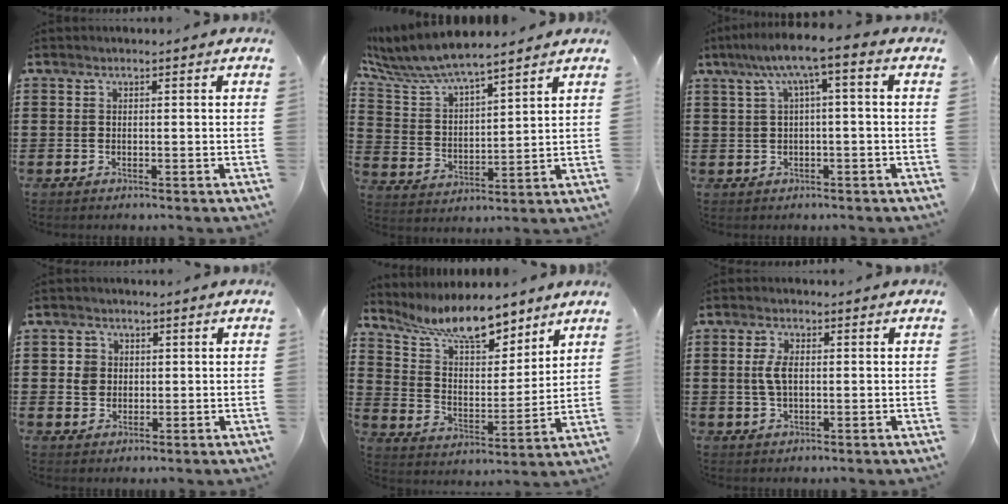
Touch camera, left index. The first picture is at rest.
{"total": 7.0, "force": [6.6, 0.8, 2.1], "torque": [-0.073, -0.036, 0.112]}
{"total": 6.1, "force": [1.1, 0.4, 6.0], "torque": [-0.118, 0.001, 0.015]}
{"total": 2.9, "force": [0.6, 2.8, 0.5], "torque": [-0.023, 0.010, 0.008]}
{"total": 10.4, "force": [8.9, 2.4, 4.9], "torque": [-0.118, -0.037, 0.160]}
{"total": 4.1, "force": [0.4, 1.9, 3.6], "torque": [-0.087, 0.003, 0.000]}